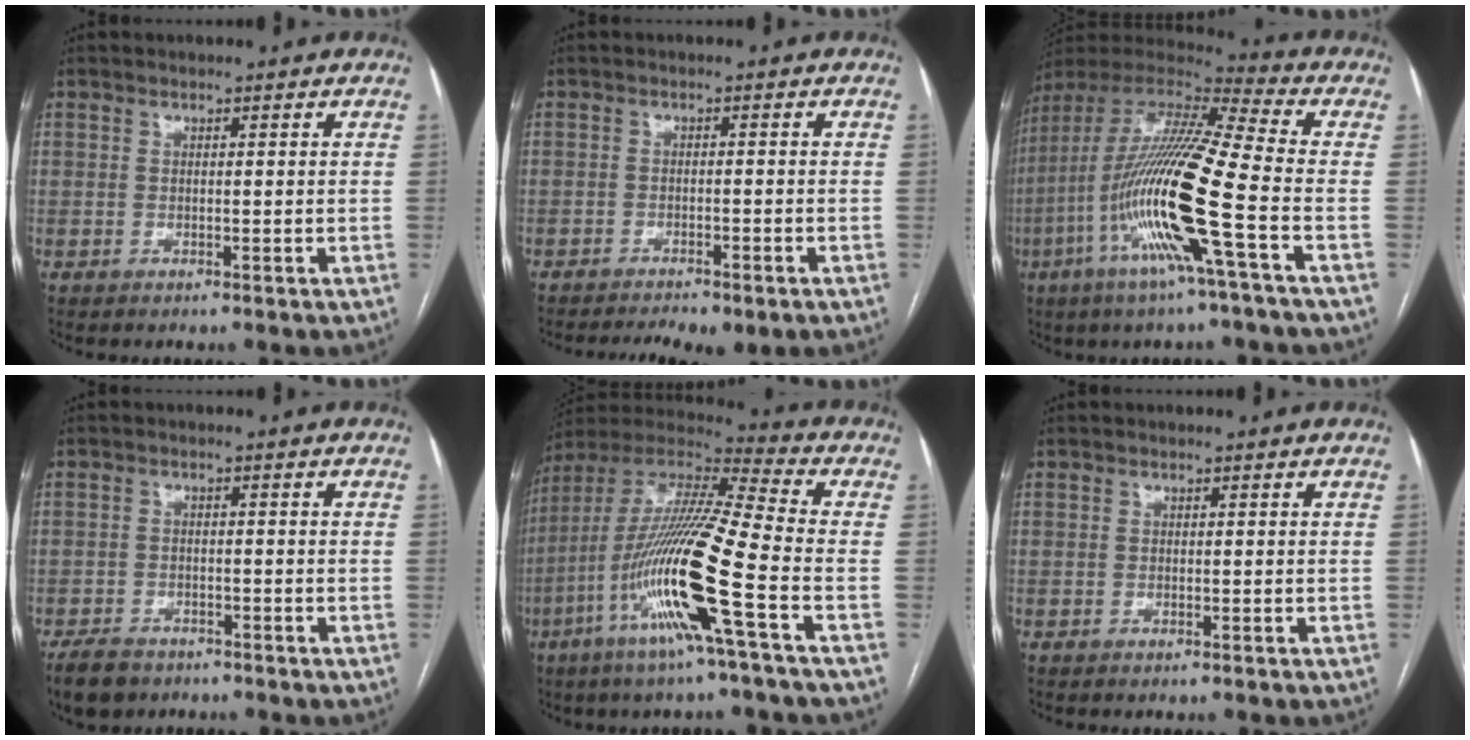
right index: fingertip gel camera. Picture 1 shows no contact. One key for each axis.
{"total": 7.5, "fx": -5.8, "fy": 2.0, "fz": 4.3, "tx": -0.068, "ty": -0.001, "tz": -0.079}
{"total": 21.0, "fx": -5.9, "fy": 0.1, "fz": 20.2, "tx": -0.422, "ty": -0.023, "tz": -0.127}
{"total": 5.4, "fx": -4.2, "fy": 2.8, "fz": 1.8, "tx": -0.036, "ty": -0.003, "tz": -0.070}
{"total": 19.8, "fx": -6.8, "fy": -0.4, "fz": 18.6, "tx": -0.383, "ty": -0.019, "tz": -0.142}
{"total": 0.0}